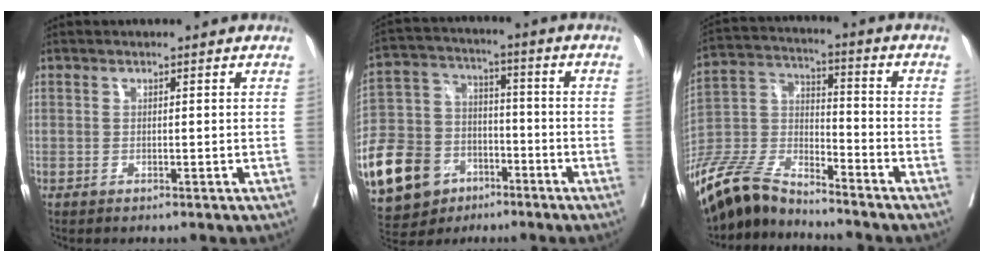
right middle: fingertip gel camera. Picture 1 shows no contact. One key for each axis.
{"total": 20.2, "fx": -10.1, "fy": 14.4, "fz": 10.0, "tx": -0.251, "ty": 0.016, "tz": -0.170}
{"total": 13.7, "fx": -12.6, "fy": 2.6, "fz": 4.6, "tx": -0.096, "ty": 0.002, "tz": -0.246}